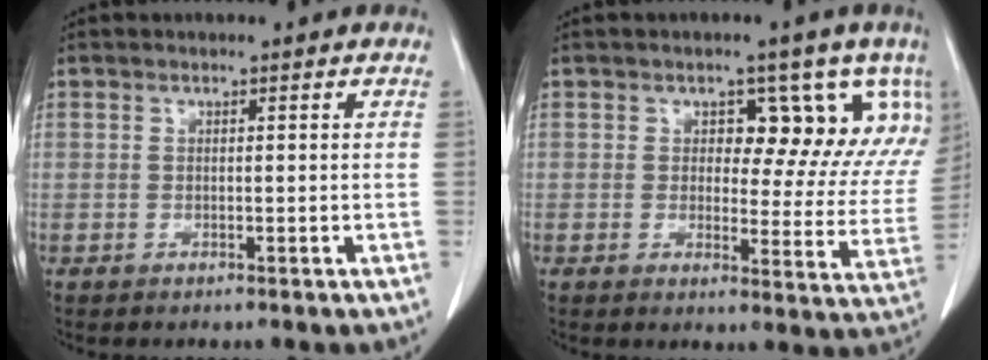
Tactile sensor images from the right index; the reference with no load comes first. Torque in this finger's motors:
{"motor_torque": [0.23, 0.21, 0.03, 0.00]}